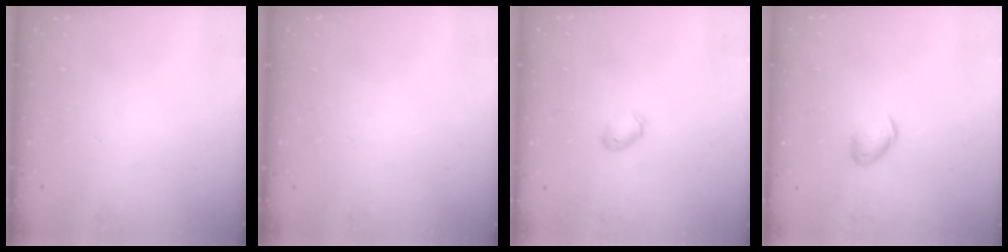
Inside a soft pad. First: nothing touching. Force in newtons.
{"total": 0.0}
{"total": 4.8, "press": 4.6, "slide": 1.2}
{"total": 6.4, "press": 6.3, "slide": 1.1}